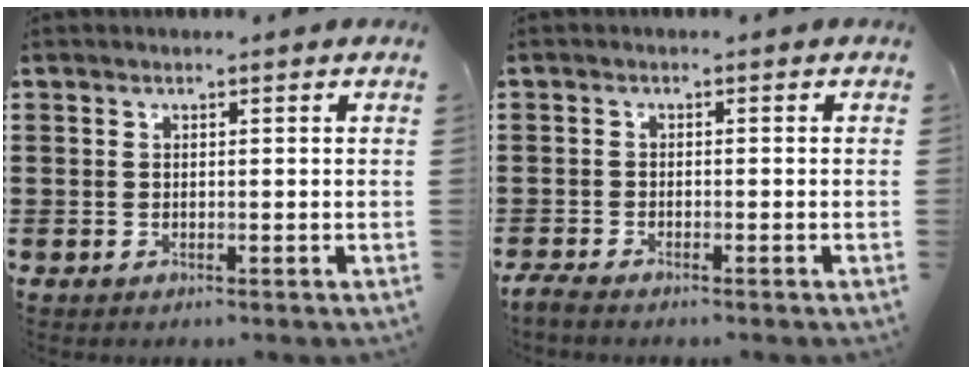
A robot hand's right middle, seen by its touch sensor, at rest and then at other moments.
{"total": 1.4, "force": [-1.3, 0.1, 0.5], "torque": [-0.018, -0.002, -0.027]}